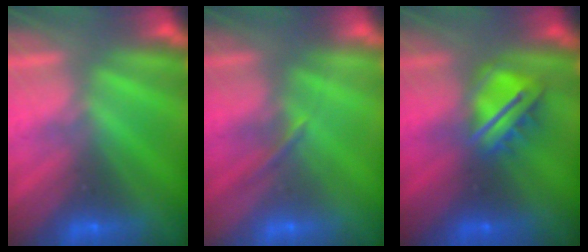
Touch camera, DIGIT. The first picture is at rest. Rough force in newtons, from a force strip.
{"total": 1.4}
{"total": 5.4}